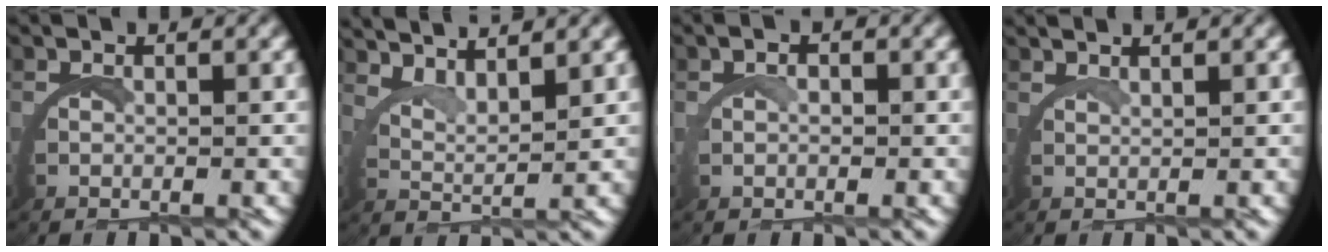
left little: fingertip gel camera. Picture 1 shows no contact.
{"total": 5.4, "force": [4.6, 1.3, 2.4], "torque": [-0.057, 0.002, 0.071]}
{"total": 0.9, "force": [0.4, 0.2, 0.7], "torque": [-0.019, -0.003, 0.008]}
{"total": 2.3, "force": [2.0, -1.2, 0.3], "torque": [-0.007, 0.003, 0.035]}